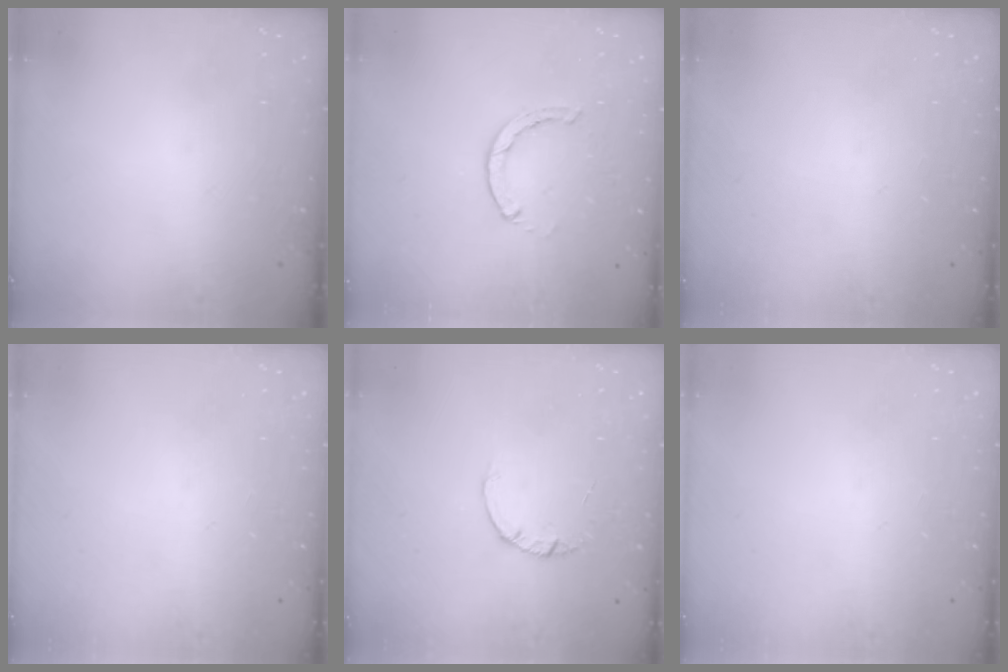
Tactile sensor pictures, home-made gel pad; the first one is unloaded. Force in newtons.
{"total": 1.3, "press": 1.3, "slide": 0.3}
{"total": 0.0}
{"total": 0.0}
{"total": 1.4, "press": 1.4, "slide": 0.2}
{"total": 0.0}